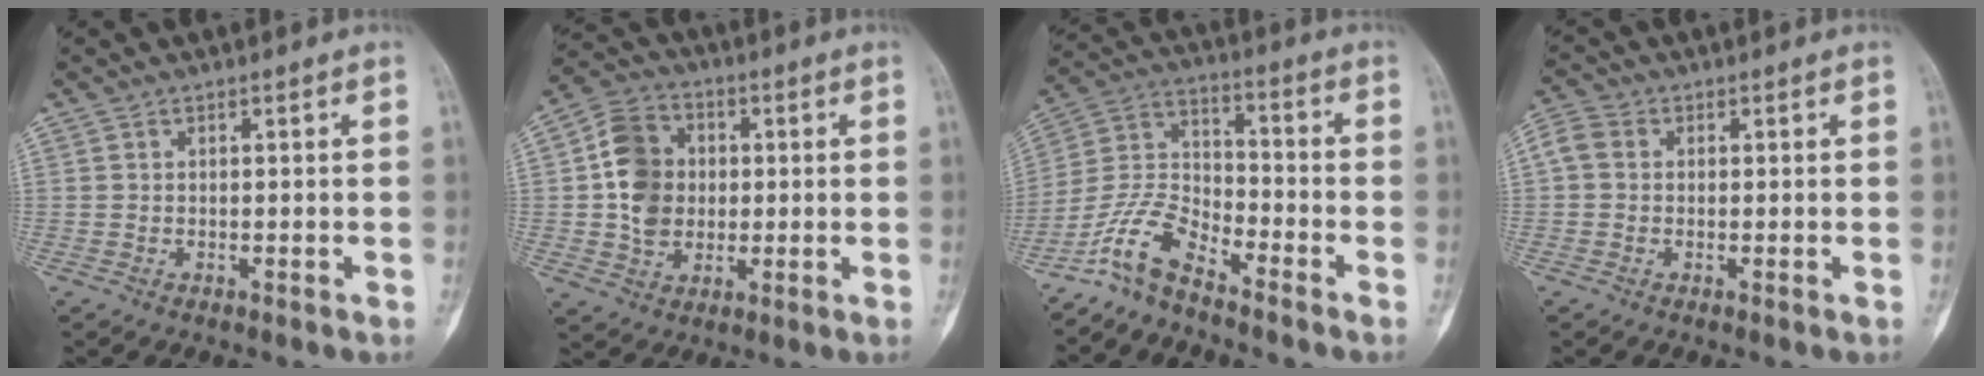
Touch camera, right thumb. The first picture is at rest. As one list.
[{"total": 11.2, "force": [0.5, 9.2, 6.3], "torque": [-0.089, 0.011, 0.005]}, {"total": 9.4, "force": [-7.5, 2.8, 4.9], "torque": [-0.108, 0.068, -0.161]}, {"total": 4.4, "force": [0.5, 3.7, 2.4], "torque": [-0.052, 0.017, 0.005]}]